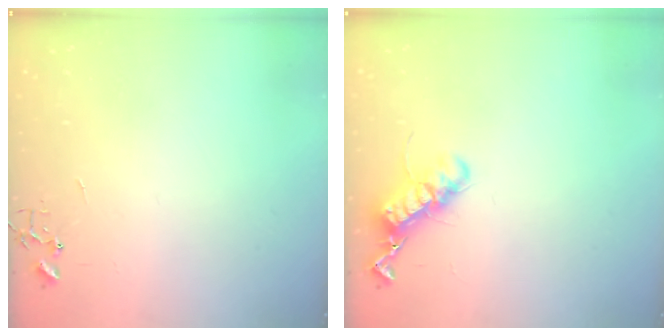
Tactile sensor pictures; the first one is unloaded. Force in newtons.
{"total": 12.2, "press": 12.2, "slide": 0.9}